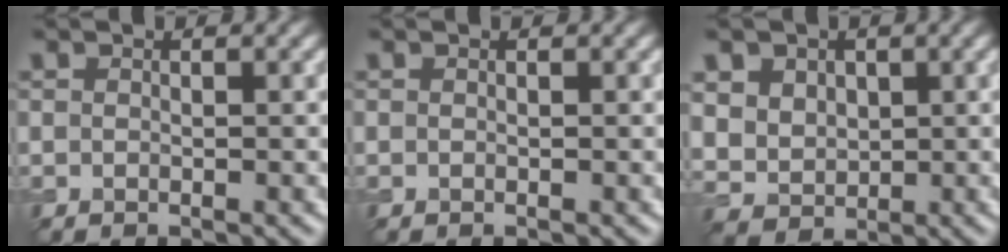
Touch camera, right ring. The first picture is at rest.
{"total": 0.0}
{"total": 5.8, "force": [2.4, 4.8, 2.4], "torque": [-0.073, 0.011, 0.042]}